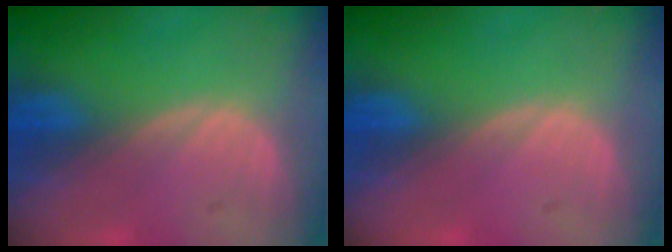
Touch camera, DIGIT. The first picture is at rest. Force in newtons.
{"total": 0.0}